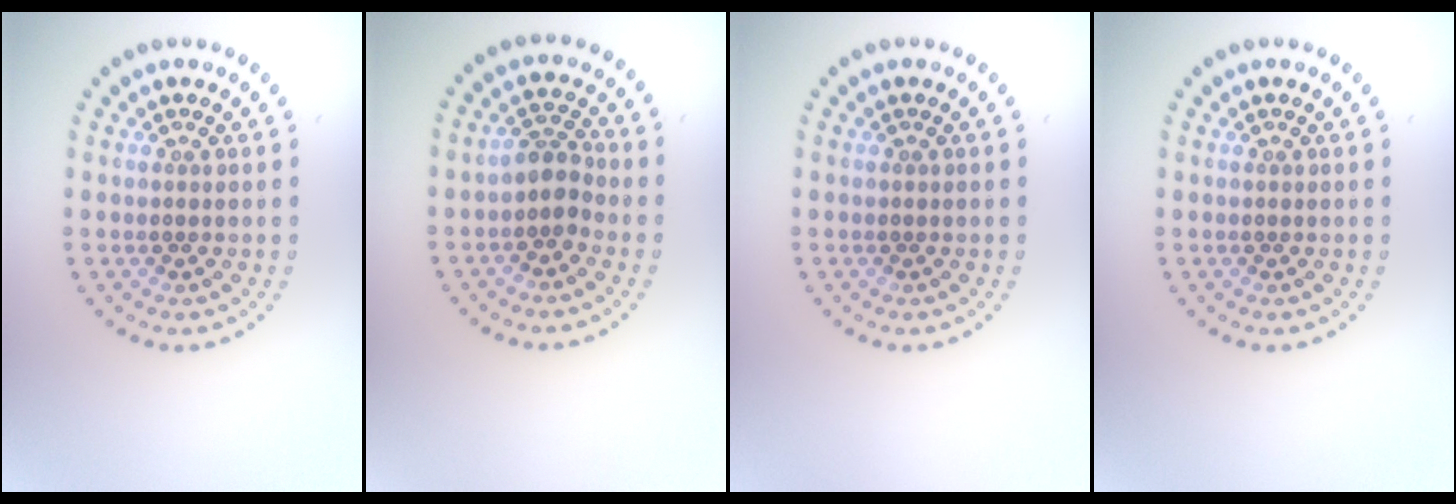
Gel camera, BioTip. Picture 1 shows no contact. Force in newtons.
{"total": 2.3, "press": 1.9, "slide": 1.4}
{"total": 0.0}
{"total": 0.0}